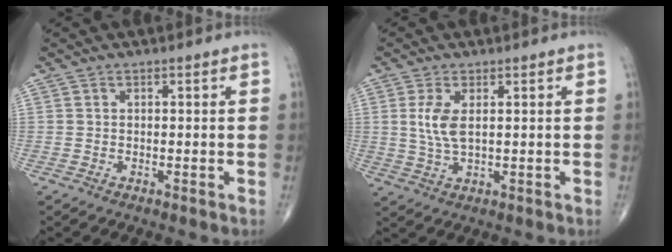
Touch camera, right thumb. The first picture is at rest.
{"total": 5.3, "force": [1.2, 2.2, 4.6], "torque": [-0.104, -0.006, 0.028]}